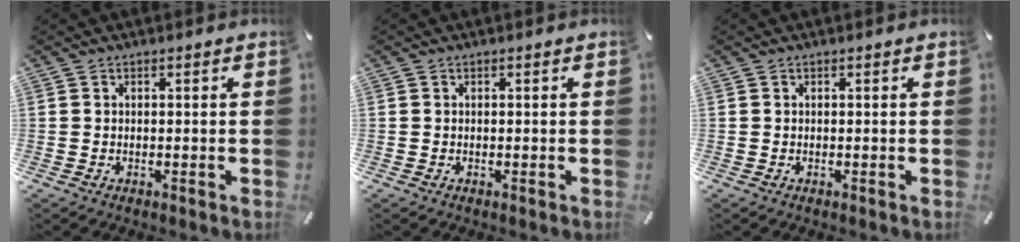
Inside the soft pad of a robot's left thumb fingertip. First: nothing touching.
{"total": 0.0}
{"total": 0.0}